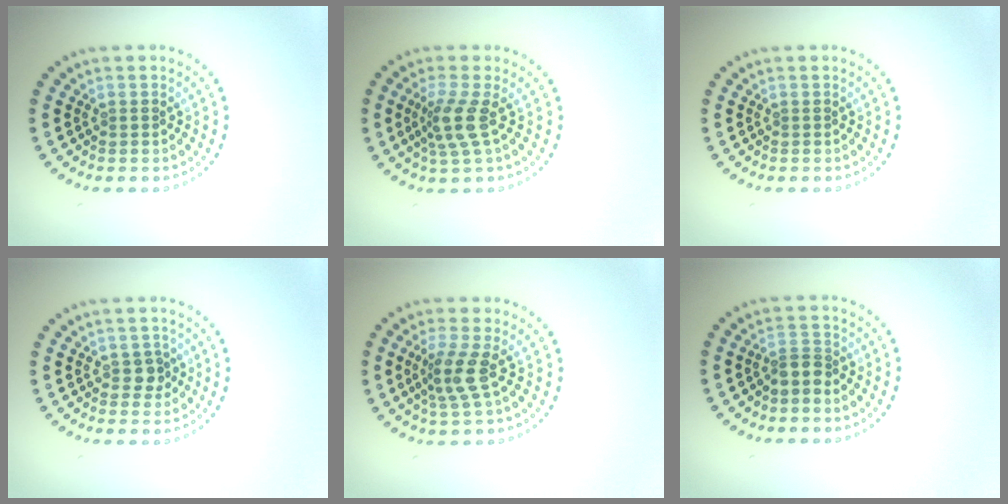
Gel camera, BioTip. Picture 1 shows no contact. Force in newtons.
{"total": 2.8, "press": 2.1, "slide": 1.8}
{"total": 0.0}
{"total": 1.3, "press": 1.2, "slide": 0.5}
{"total": 2.8, "press": 2.2, "slide": 1.8}
{"total": 1.9, "press": 1.4, "slide": 1.3}